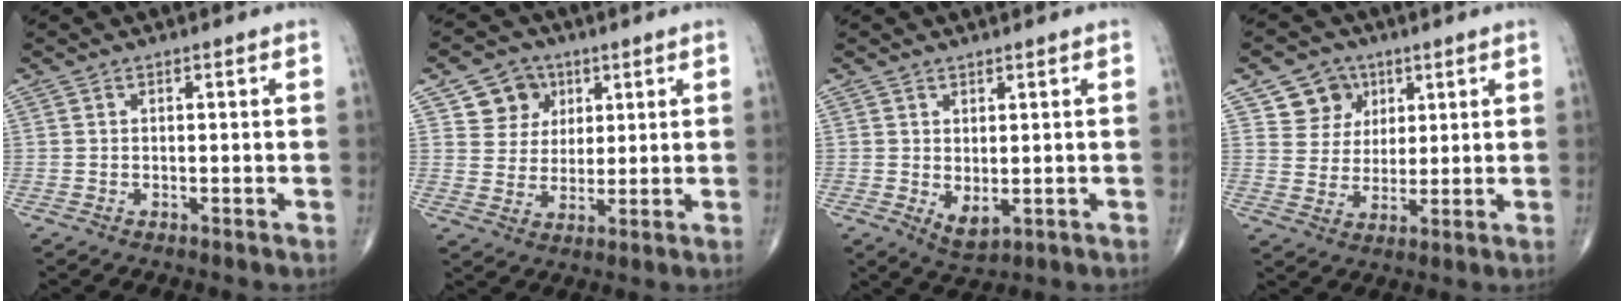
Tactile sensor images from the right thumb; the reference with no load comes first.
{"total": 7.7, "force": [3.5, 6.6, 1.9], "torque": [0.002, -0.012, 0.061]}
{"total": 3.6, "force": [-0.2, 1.8, 3.1], "torque": [-0.046, -0.007, 0.010]}
{"total": 7.8, "force": [3.9, 6.6, 1.7], "torque": [0.004, -0.018, 0.069]}